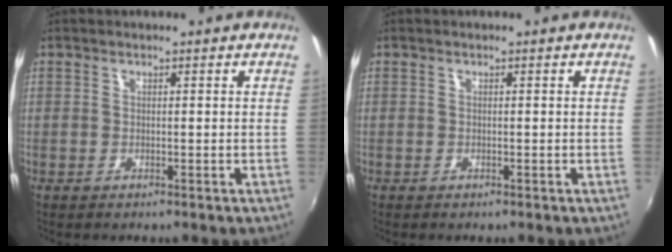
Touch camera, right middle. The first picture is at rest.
{"total": 0.0}